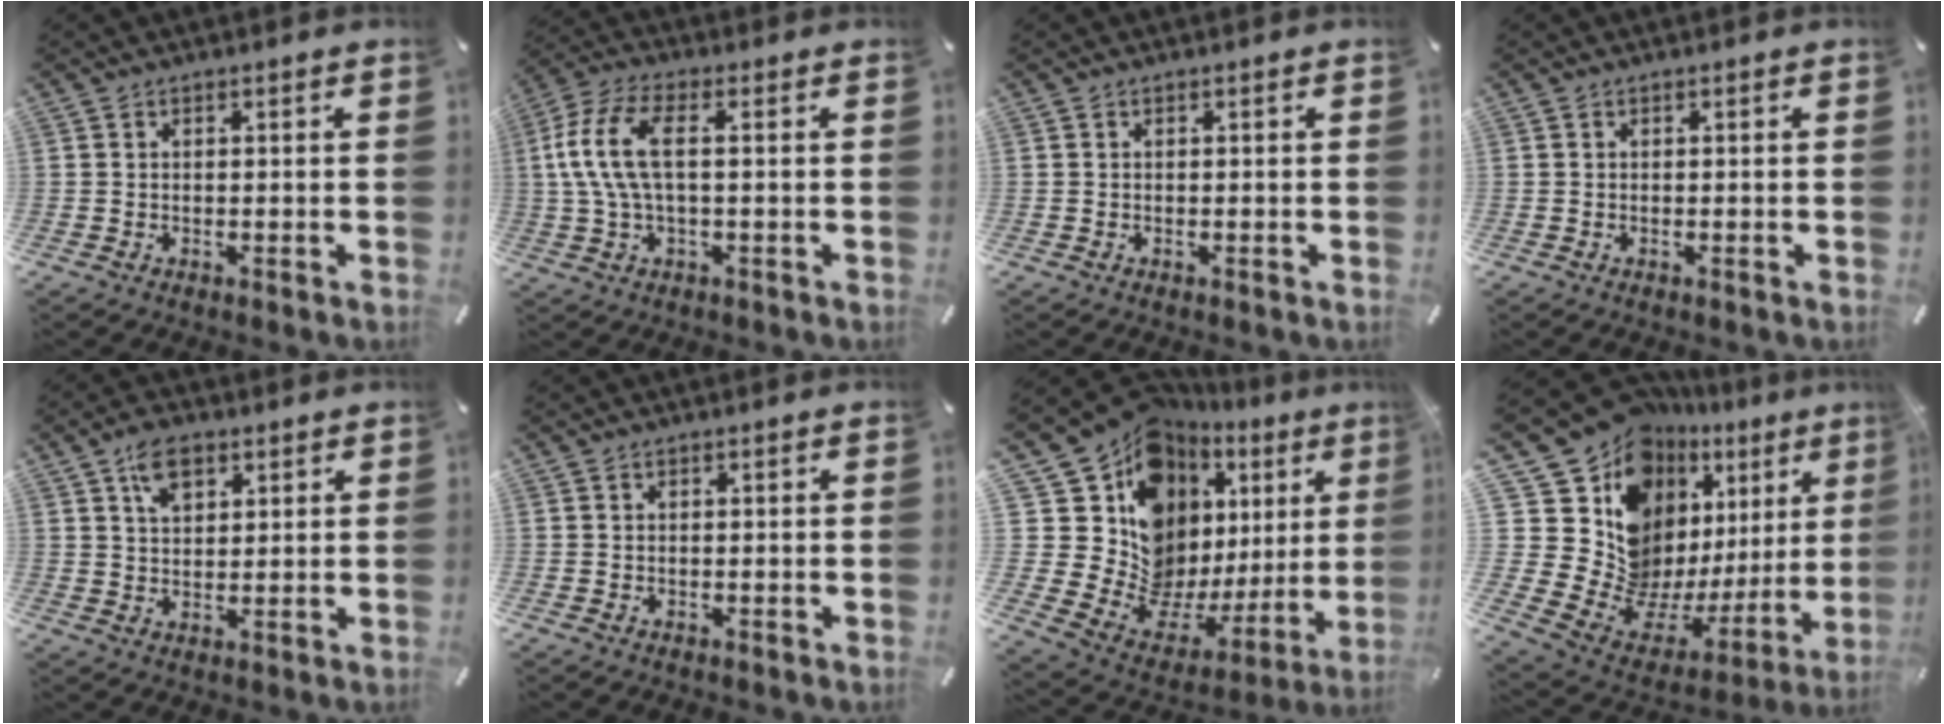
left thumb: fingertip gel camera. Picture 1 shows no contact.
{"total": 11.2, "force": [1.1, 4.7, 10.1], "torque": [-0.220, -0.007, 0.018]}
{"total": 0.0}
{"total": 0.0}
{"total": 6.7, "force": [3.5, 4.2, 3.8], "torque": [-0.070, 0.001, 0.065]}
{"total": 0.0}
{"total": 16.0, "force": [8.0, 11.6, 7.5], "torque": [-0.095, -0.127, 0.160]}
{"total": 17.2, "force": [9.6, 12.0, 7.9], "torque": [-0.063, -0.154, 0.200]}